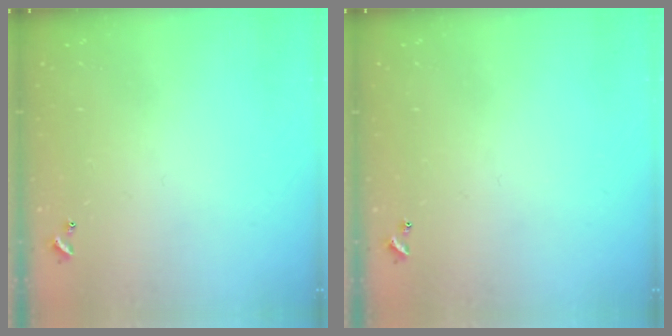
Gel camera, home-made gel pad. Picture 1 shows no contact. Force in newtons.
{"total": 0.0}